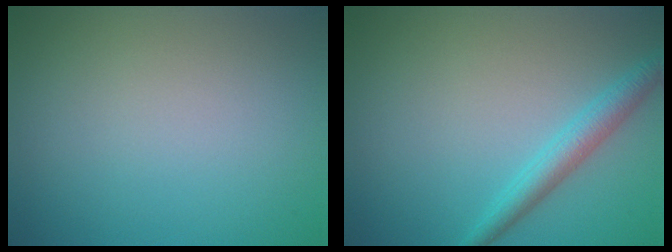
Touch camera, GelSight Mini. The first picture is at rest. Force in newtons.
{"total": 2.6, "press": 2.5, "slide": 0.1}